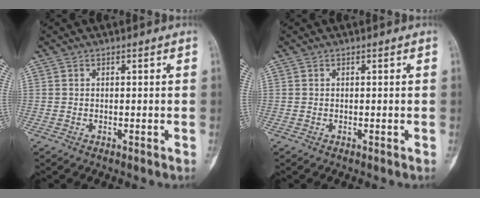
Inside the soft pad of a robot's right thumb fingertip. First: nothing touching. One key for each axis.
{"total": 0.0}